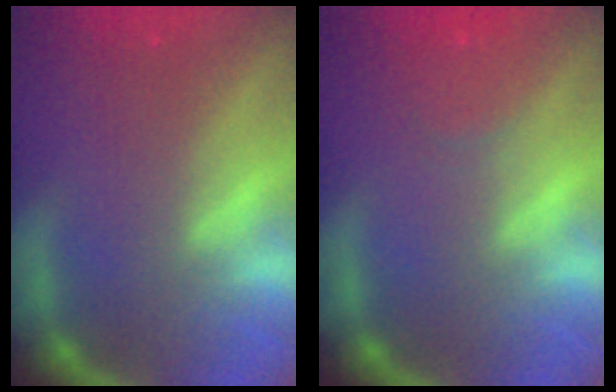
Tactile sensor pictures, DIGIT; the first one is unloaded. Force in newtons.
{"total": 3.0}